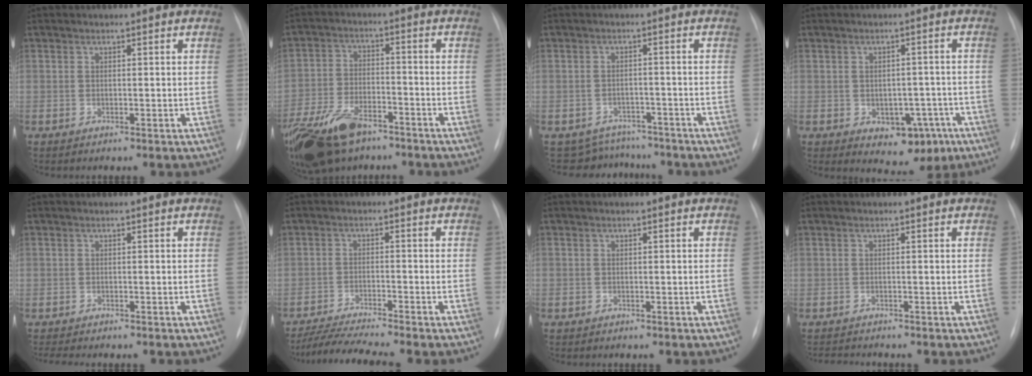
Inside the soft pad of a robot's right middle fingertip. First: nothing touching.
{"total": 15.9, "force": [-10.7, 7.2, 9.2], "torque": [-0.217, -0.020, -0.192]}
{"total": 6.3, "force": [-5.8, 2.4, -1.0], "torque": [0.018, 0.024, -0.073]}
{"total": 7.0, "force": [-2.8, 4.6, 4.5], "torque": [-0.040, 0.013, -0.023]}
{"total": 4.1, "force": [-3.6, 1.2, 1.6], "torque": [-0.022, -0.007, -0.050]}
{"total": 8.2, "force": [-7.4, -1.1, 3.6], "torque": [-0.062, -0.020, -0.126]}
{"total": 0.7, "force": [-0.5, 0.4, 0.1], "torque": [-0.007, 0.002, -0.007]}
{"total": 2.6, "force": [-2.6, 0.1, 0.5], "torque": [-0.005, -0.009, -0.039]}